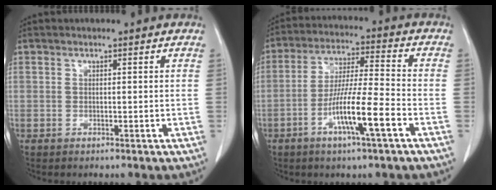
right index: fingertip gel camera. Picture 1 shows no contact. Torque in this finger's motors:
{"motor_torque": [1.40, -0.74, 0.82, 0.21]}